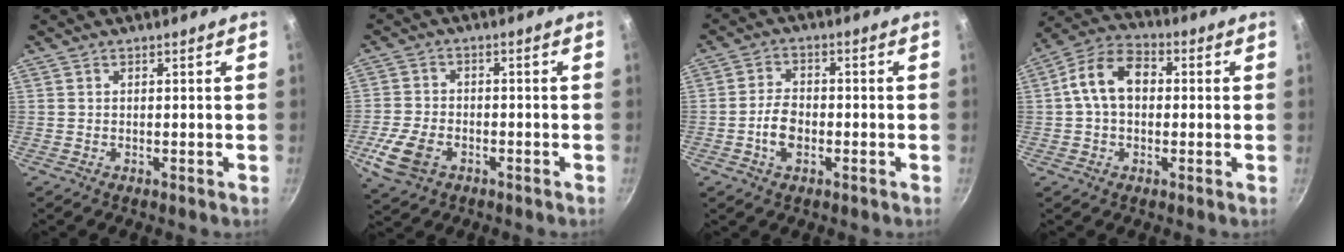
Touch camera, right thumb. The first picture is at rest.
{"total": 8.2, "force": [-3.3, 5.4, 5.1], "torque": [-0.109, 0.014, -0.063]}
{"total": 5.6, "force": [-1.6, 3.5, 4.0], "torque": [-0.068, 0.019, -0.034]}
{"total": 10.4, "force": [0.8, 7.3, 7.3], "torque": [-0.108, 0.030, -0.003]}